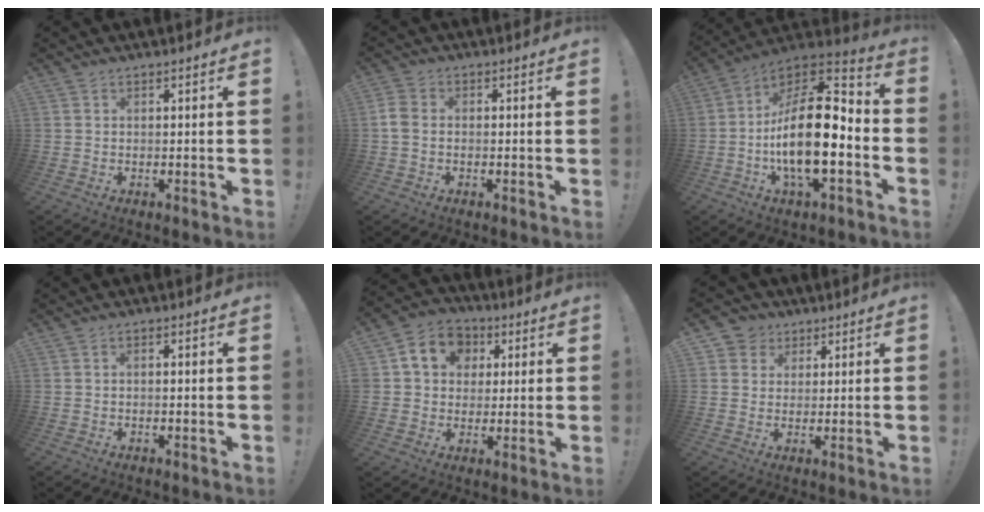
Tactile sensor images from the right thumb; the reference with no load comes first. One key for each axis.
{"total": 4.3, "fx": -0.2, "fy": 3.1, "fz": 2.9, "tx": -0.073, "ty": 0.010, "tz": -0.002}
{"total": 20.7, "fx": -4.2, "fy": 8.1, "fz": 18.6, "tx": -0.343, "ty": 0.014, "tz": -0.069}
{"total": 1.1, "fx": -0.8, "fy": 0.0, "fz": 0.8, "tx": -0.019, "ty": 0.004, "tz": -0.013}
{"total": 10.7, "fx": 2.8, "fy": 9.4, "fz": 4.5, "tx": -0.060, "ty": -0.001, "tz": 0.057}
{"total": 4.9, "fx": 1.7, "fy": 4.5, "fz": 0.6, "tx": -0.017, "ty": -0.003, "tz": 0.034}